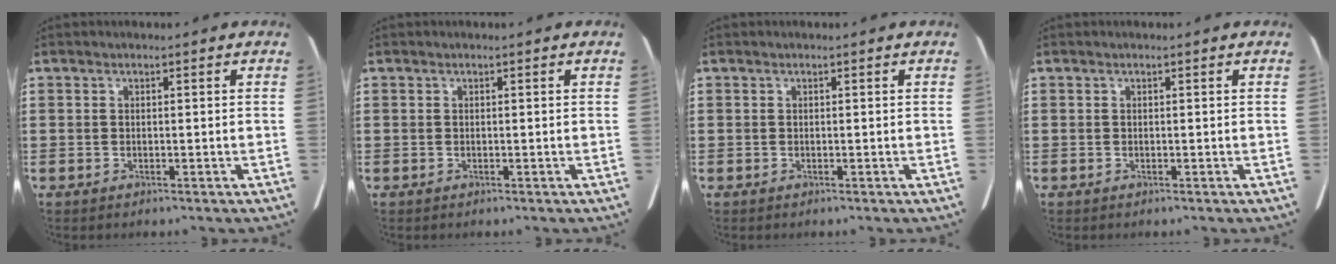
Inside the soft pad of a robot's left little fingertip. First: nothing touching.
{"total": 0.0}
{"total": 0.0}
{"total": 0.0}